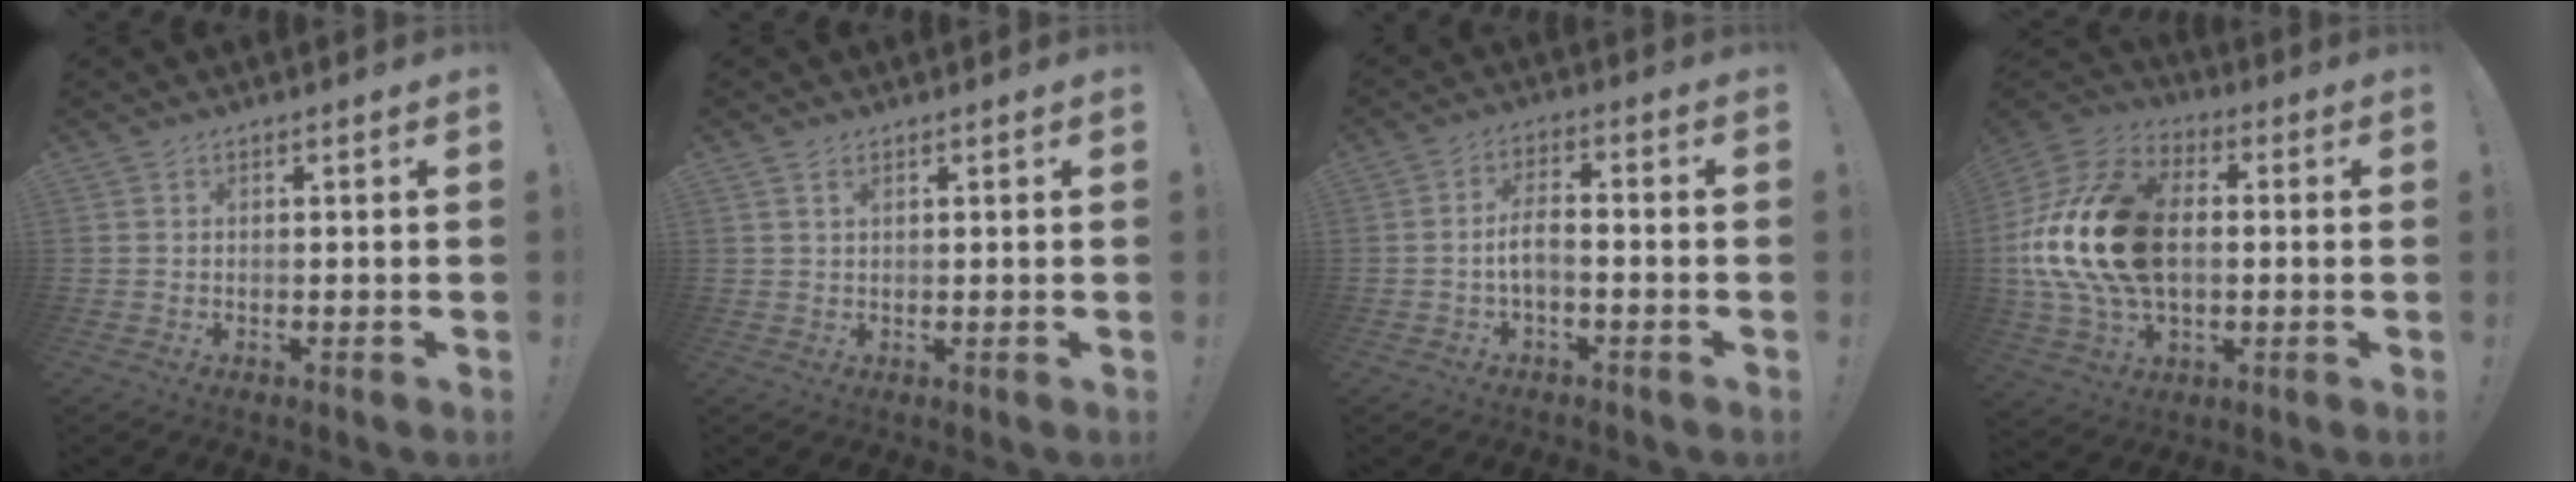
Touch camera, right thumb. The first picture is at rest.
{"total": 1.4, "force": [0.8, 0.8, 0.9], "torque": [-0.015, 0.000, 0.014]}
{"total": 5.4, "force": [-1.5, 2.0, 4.8], "torque": [-0.094, 0.003, -0.029]}
{"total": 25.9, "force": [1.0, 16.9, 19.6], "torque": [-0.366, 0.023, 0.030]}